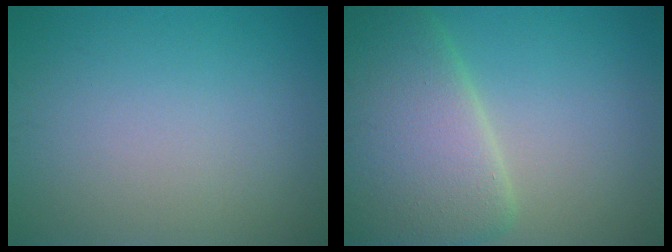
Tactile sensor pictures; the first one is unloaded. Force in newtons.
{"total": 9.1, "press": 9.1, "slide": 0.3}